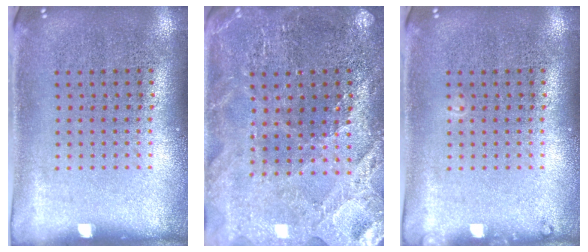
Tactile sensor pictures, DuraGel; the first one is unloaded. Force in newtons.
{"total": 2.4, "press": 2.3, "slide": 0.2}
{"total": 0.7, "press": 0.7, "slide": 0.2}